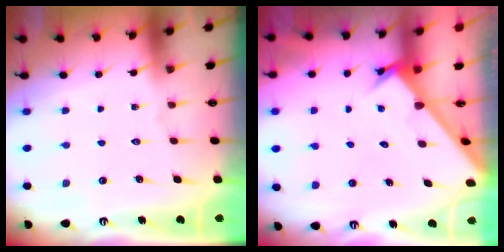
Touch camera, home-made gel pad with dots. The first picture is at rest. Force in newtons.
{"total": 2.7, "press": 2.7, "slide": 0.2}